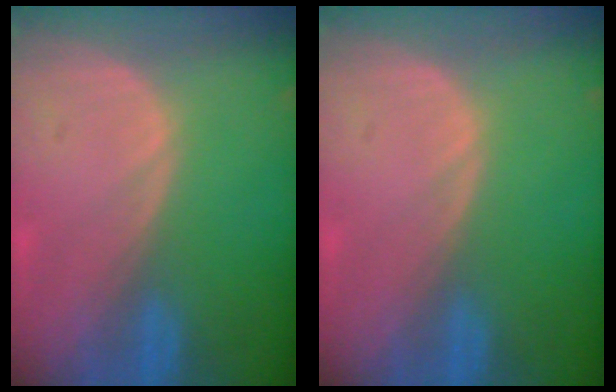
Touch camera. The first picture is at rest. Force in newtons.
{"total": 0.0}